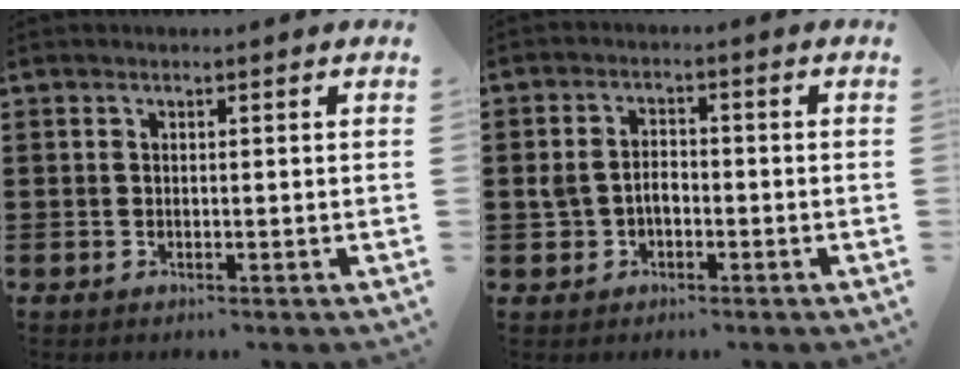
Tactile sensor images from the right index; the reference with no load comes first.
{"total": 3.5, "force": [-0.8, 2.5, 2.4], "torque": [-0.062, 0.001, -0.020]}